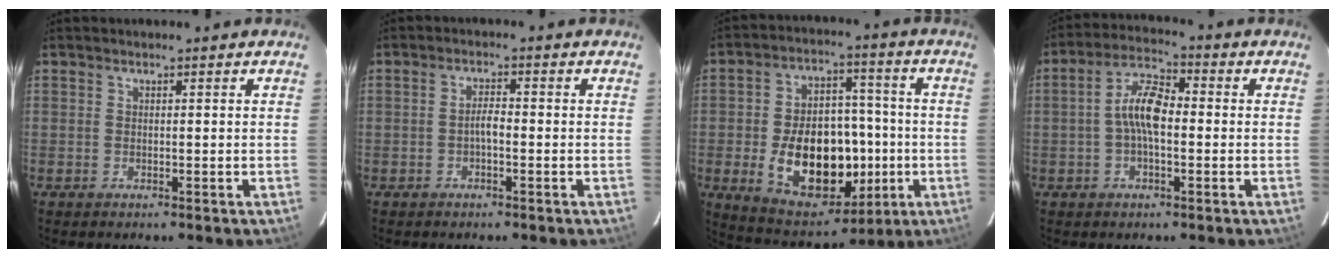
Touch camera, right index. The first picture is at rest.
{"total": 2.0, "force": [-0.9, 0.6, 1.7], "torque": [-0.034, 0.008, -0.017]}
{"total": 20.1, "force": [-4.1, 12.9, 14.9], "torque": [-0.282, 0.018, -0.037]}
{"total": 7.4, "force": [-0.7, 3.1, 6.7], "torque": [-0.136, 0.021, -0.017]}